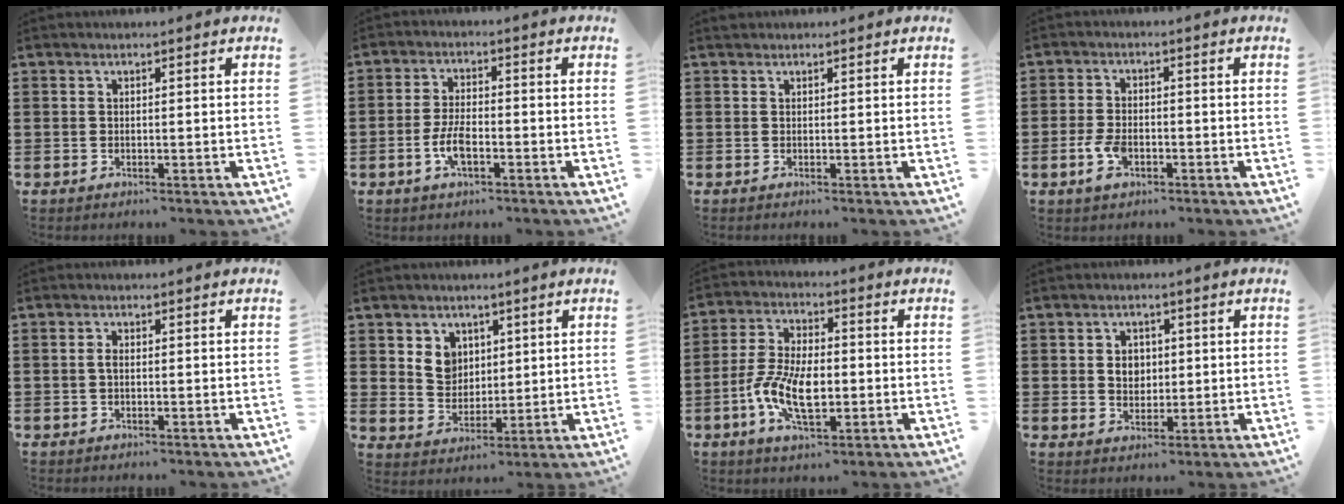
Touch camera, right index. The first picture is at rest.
{"total": 4.8, "force": [-1.7, 1.9, 4.1], "torque": [-0.099, -0.006, -0.036]}
{"total": 0.0}
{"total": 3.8, "force": [-1.5, 1.9, 3.0], "torque": [-0.074, -0.009, -0.032]}
{"total": 1.3, "force": [-0.2, 0.6, 1.1], "torque": [-0.029, -0.002, -0.008]}
{"total": 5.1, "force": [2.3, 4.5, 1.2], "torque": [-0.037, 0.011, 0.041]}
{"total": 9.7, "force": [-2.3, 4.8, 8.1], "torque": [-0.186, -0.003, -0.048]}
{"total": 3.4, "force": [0.4, 2.8, 1.9], "torque": [-0.046, 0.012, 0.004]}